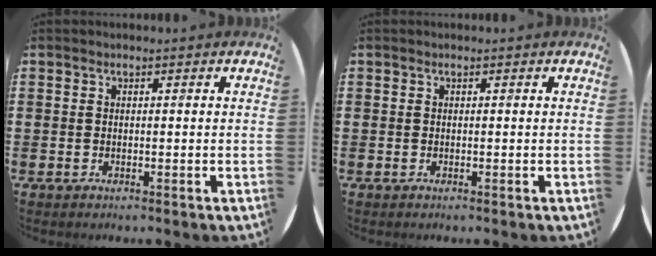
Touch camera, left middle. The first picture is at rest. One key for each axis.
{"total": 0.0}